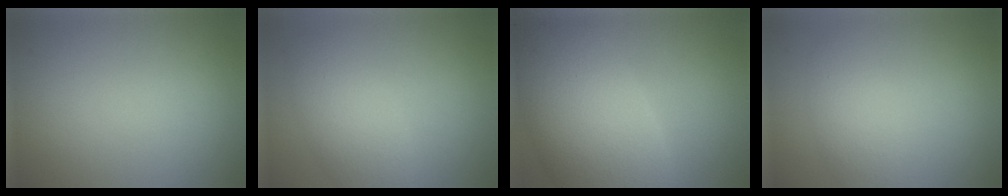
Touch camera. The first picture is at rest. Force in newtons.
{"total": 4.3, "press": 4.3, "slide": 0.0}
{"total": 12.2, "press": 12.2, "slide": 0.7}
{"total": 2.8, "press": 2.8, "slide": 0.1}